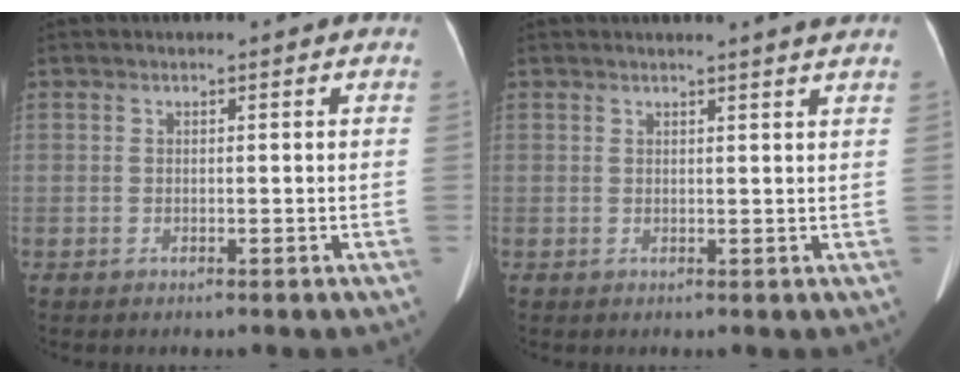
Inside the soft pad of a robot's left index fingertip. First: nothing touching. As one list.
[{"total": 3.5, "force": [3.0, -0.8, 1.4], "torque": [-0.022, 0.000, 0.028]}]